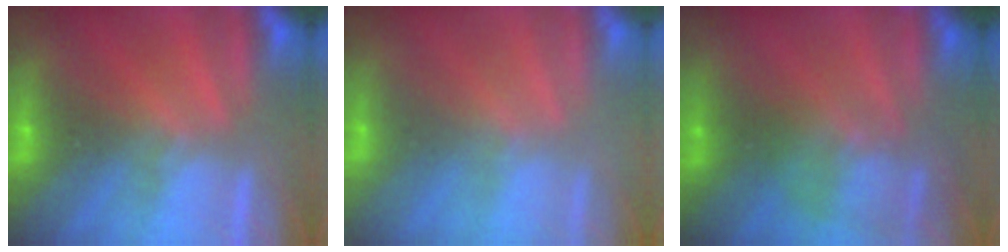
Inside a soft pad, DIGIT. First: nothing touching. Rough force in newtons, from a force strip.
{"total": 2.9}
{"total": 2.1}